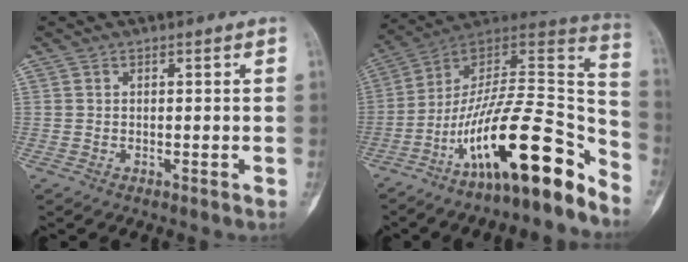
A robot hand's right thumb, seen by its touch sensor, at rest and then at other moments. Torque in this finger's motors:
{"motor_torque": [0.22, 0.55, 1.73, -1.04, 0.26]}